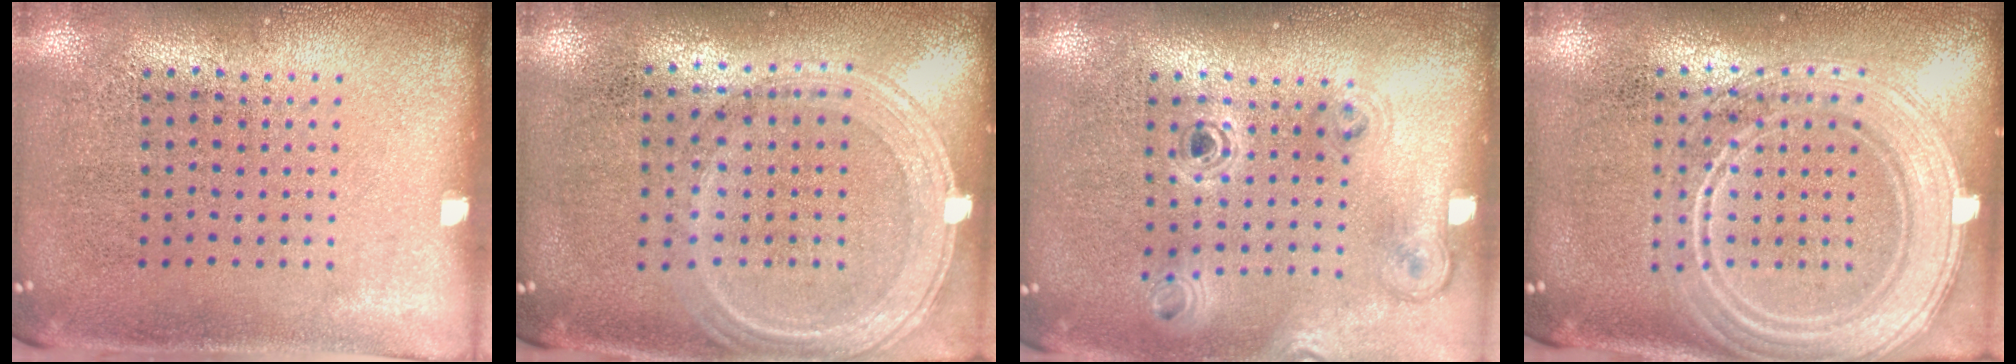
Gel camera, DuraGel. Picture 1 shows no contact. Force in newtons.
{"total": 1.2, "press": 1.2, "slide": 0.4}
{"total": 1.0, "press": 1.0, "slide": 0.1}
{"total": 2.9, "press": 2.8, "slide": 0.4}